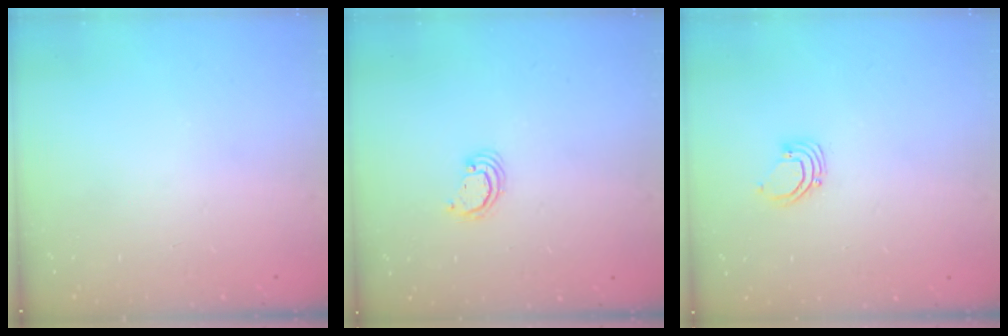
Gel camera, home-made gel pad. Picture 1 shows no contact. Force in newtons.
{"total": 2.4, "press": 2.4, "slide": 0.3}
{"total": 3.2, "press": 3.2, "slide": 0.2}